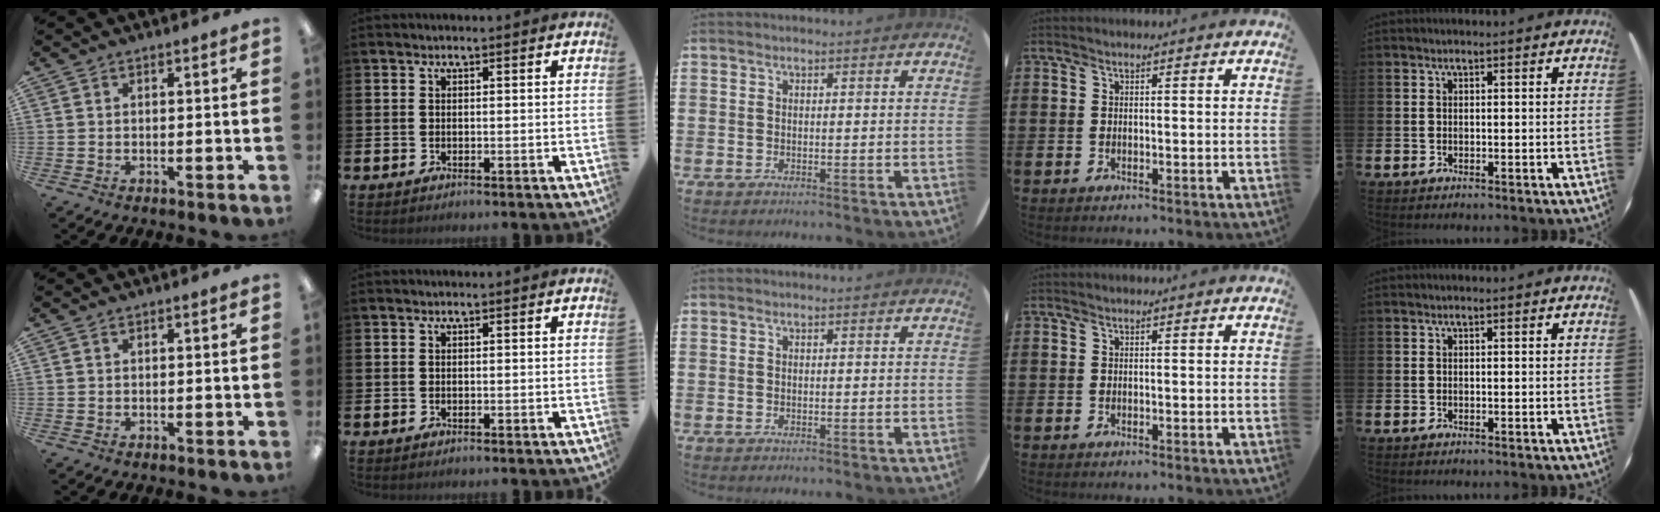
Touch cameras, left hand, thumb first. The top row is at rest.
{}